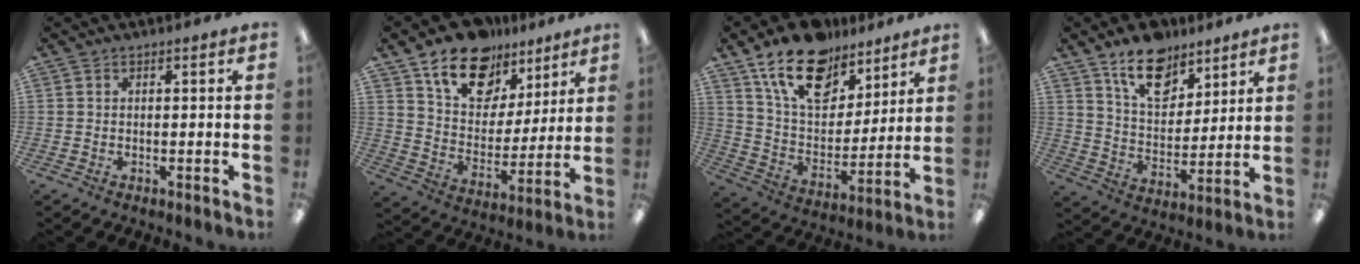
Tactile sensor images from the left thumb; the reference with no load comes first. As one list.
[{"total": 16.5, "force": [11.5, 9.9, 6.6], "torque": [-0.118, -0.067, 0.210]}, {"total": 18.9, "force": [13.3, 10.0, 9.0], "torque": [-0.167, -0.071, 0.239]}, {"total": 14.3, "force": [10.2, 7.8, 6.4], "torque": [-0.094, -0.056, 0.187]}]